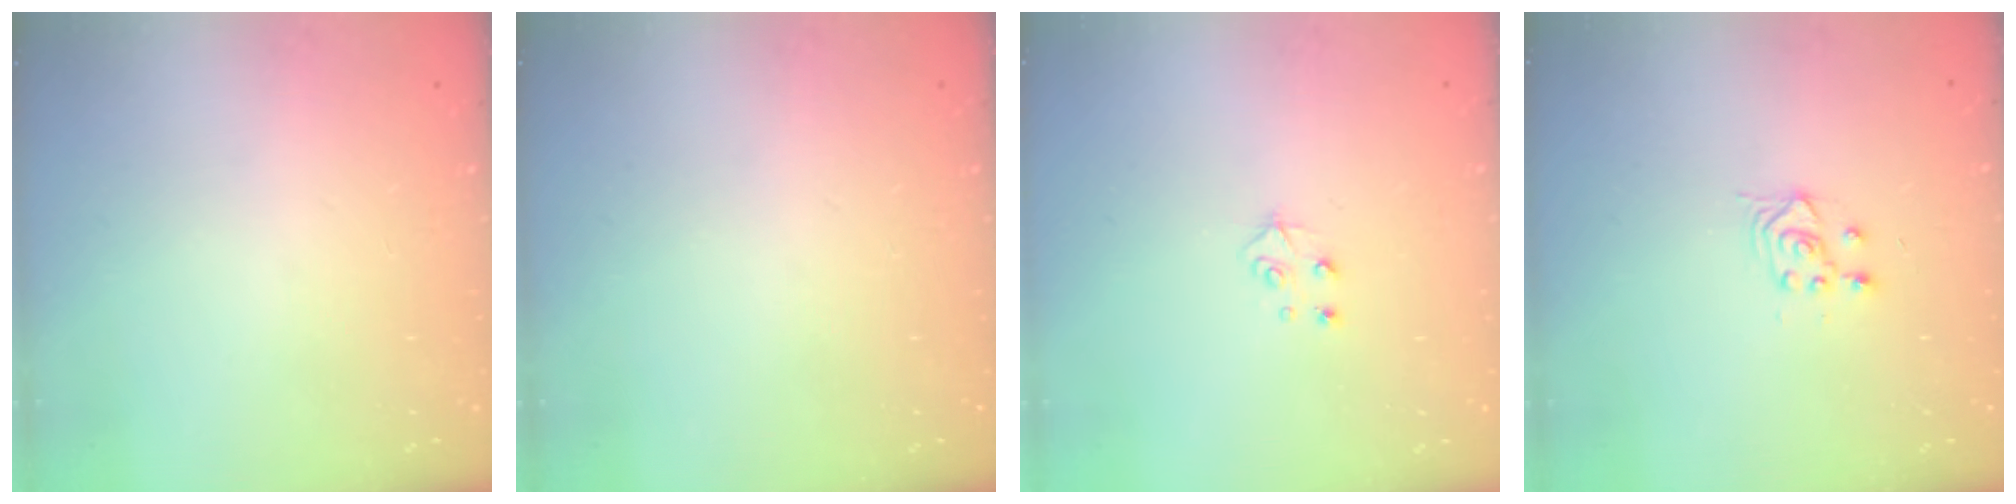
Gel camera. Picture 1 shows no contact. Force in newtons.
{"total": 0.0}
{"total": 4.8, "press": 4.8, "slide": 0.4}
{"total": 3.0, "press": 2.6, "slide": 1.3}